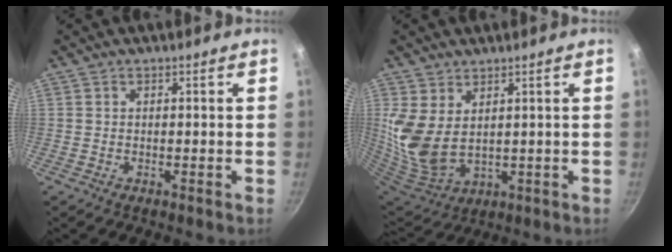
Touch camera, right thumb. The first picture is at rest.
{"total": 10.7, "force": [3.8, 6.4, 7.6], "torque": [-0.149, -0.040, 0.092]}